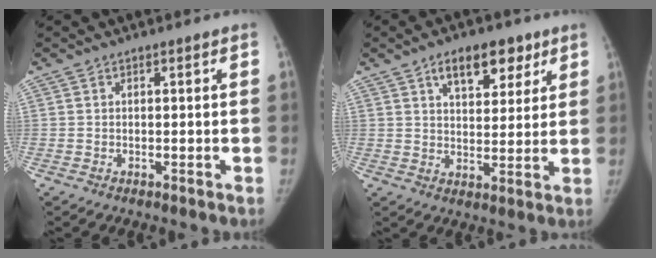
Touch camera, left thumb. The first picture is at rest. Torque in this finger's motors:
{"motor_torque": [-0.09, 0.50, 0.98, -0.64, 0.12]}